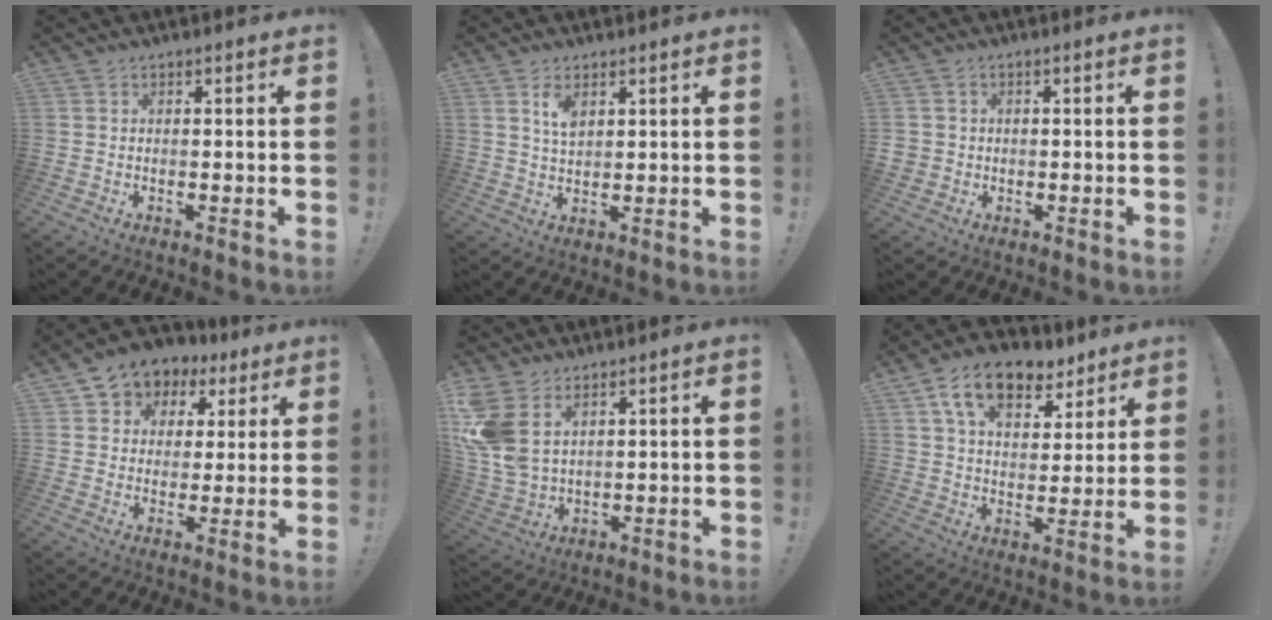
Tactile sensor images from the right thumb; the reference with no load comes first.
{"total": 5.0, "force": [2.8, 2.6, 3.2], "torque": [-0.040, -0.019, 0.046]}
{"total": 2.3, "force": [0.3, 2.2, 0.5], "torque": [-0.002, -0.001, 0.006]}
{"total": 6.5, "force": [2.5, 5.9, 1.4], "torque": [-0.025, -0.023, 0.055]}
{"total": 10.8, "force": [4.8, 6.9, 6.7], "torque": [-0.138, -0.028, 0.101]}
{"total": 14.8, "force": [8.9, 8.6, 8.0], "torque": [-0.135, -0.039, 0.163]}